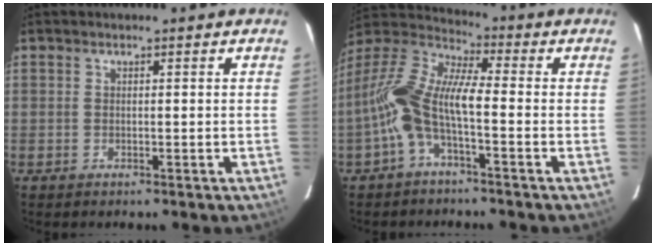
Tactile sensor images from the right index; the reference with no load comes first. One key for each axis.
{"total": 11.8, "fx": -3.3, "fy": 3.5, "fz": 10.8, "tx": -0.224, "ty": 0.012, "tz": -0.073}